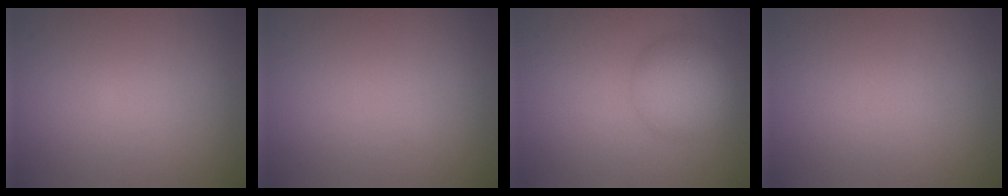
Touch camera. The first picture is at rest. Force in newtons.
{"total": 0.0}
{"total": 4.2, "press": 4.2, "slide": 0.1}
{"total": 0.0}